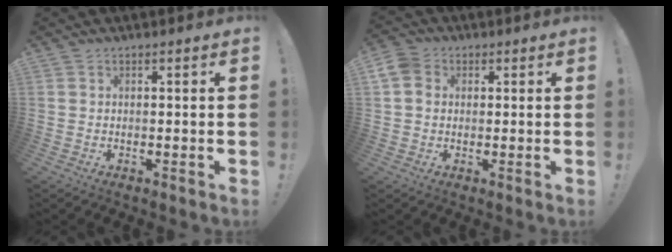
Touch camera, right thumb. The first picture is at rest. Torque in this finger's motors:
{"motor_torque": [-0.25, -0.14, 0.16, 0.11, 0.10]}